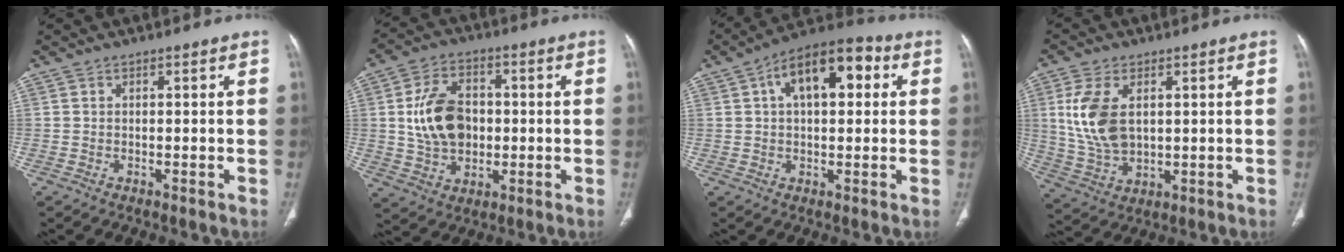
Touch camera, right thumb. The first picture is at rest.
{"total": 12.7, "force": [0.4, 9.1, 8.9], "torque": [-0.137, 0.010, 0.013]}
{"total": 13.6, "force": [3.8, 7.0, 11.0], "torque": [-0.149, 0.029, 0.052]}
{"total": 11.2, "force": [2.4, 6.6, 8.7], "torque": [-0.181, -0.009, 0.057]}